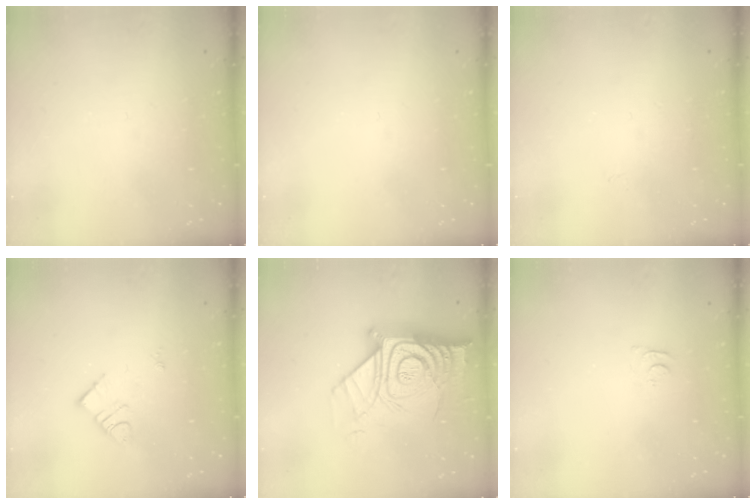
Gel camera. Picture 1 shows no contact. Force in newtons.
{"total": 0.0}
{"total": 3.4, "press": 3.3, "slide": 0.5}
{"total": 6.6, "press": 6.6, "slide": 0.7}
{"total": 22.0, "press": 21.9, "slide": 1.7}
{"total": 4.4, "press": 4.4, "slide": 0.4}